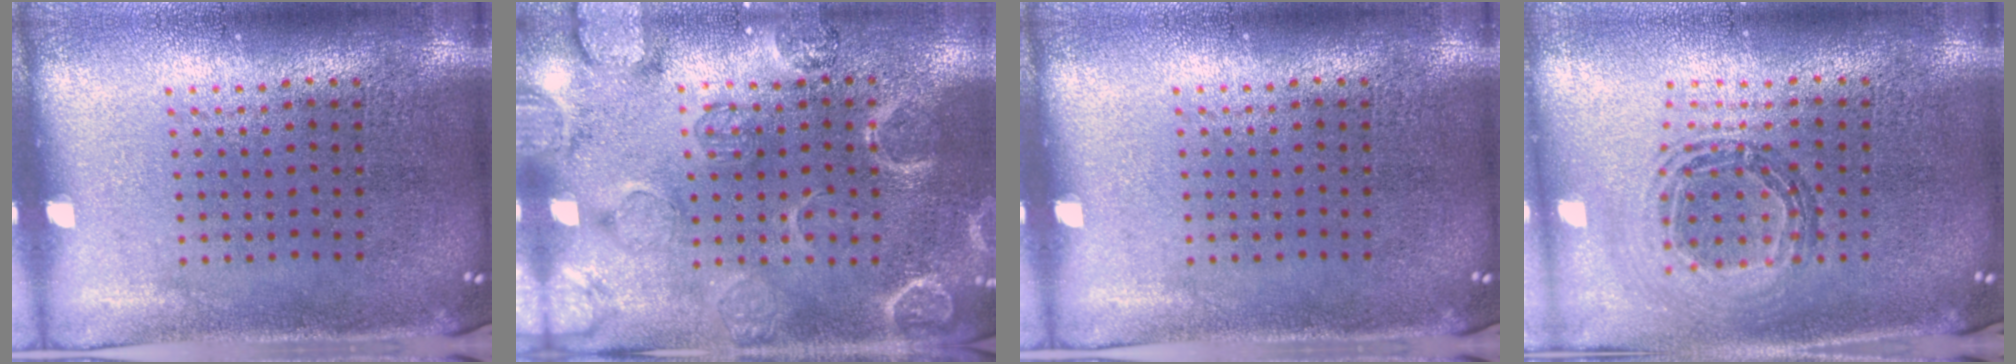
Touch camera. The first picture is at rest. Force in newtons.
{"total": 2.4, "press": 2.3, "slide": 0.6}
{"total": 0.0}
{"total": 0.9, "press": 0.9, "slide": 0.1}